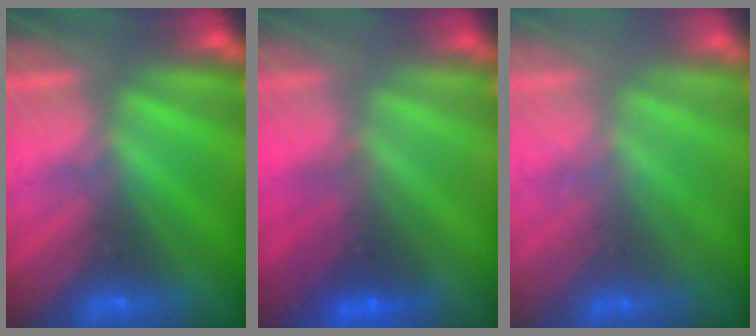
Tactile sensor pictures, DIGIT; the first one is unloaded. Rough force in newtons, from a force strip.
{"total": 2.1}
{"total": 2.5}